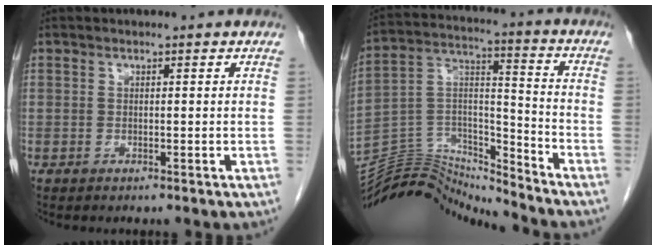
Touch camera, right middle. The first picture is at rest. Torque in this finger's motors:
{"motor_torque": [-0.67, -0.29, -0.35, -0.12]}